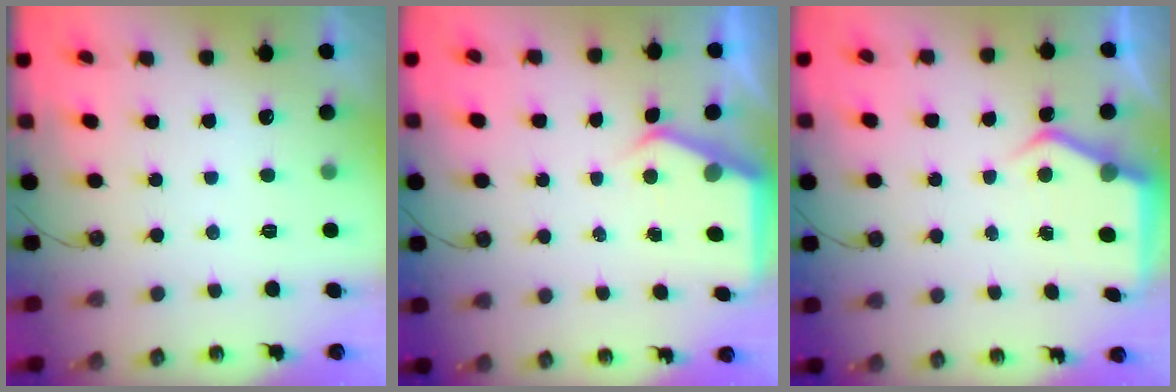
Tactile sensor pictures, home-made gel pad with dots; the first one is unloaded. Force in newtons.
{"total": 4.4, "press": 4.3, "slide": 0.5}
{"total": 5.0, "press": 5.0, "slide": 0.4}